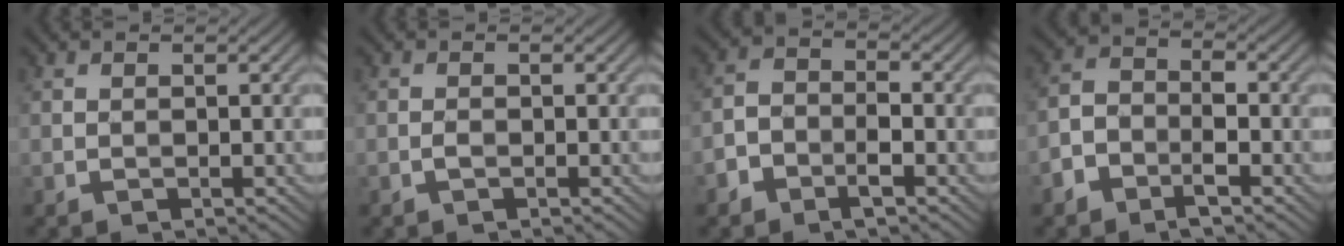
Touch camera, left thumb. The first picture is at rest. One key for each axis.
{"total": 0.7, "fx": -0.4, "fy": 0.3, "fz": 0.5, "tx": -0.012, "ty": 0.001, "tz": -0.008}
{"total": 4.4, "fx": -2.6, "fy": 2.5, "fz": 2.6, "tx": -0.045, "ty": 0.003, "tz": -0.057}
{"total": 5.0, "fx": -2.9, "fy": 2.8, "fz": 3.0, "tx": -0.051, "ty": 0.002, "tz": -0.064}